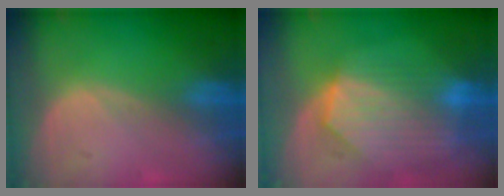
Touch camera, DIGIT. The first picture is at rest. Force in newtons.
{"total": 9.3, "press": 8.2, "slide": 4.3}